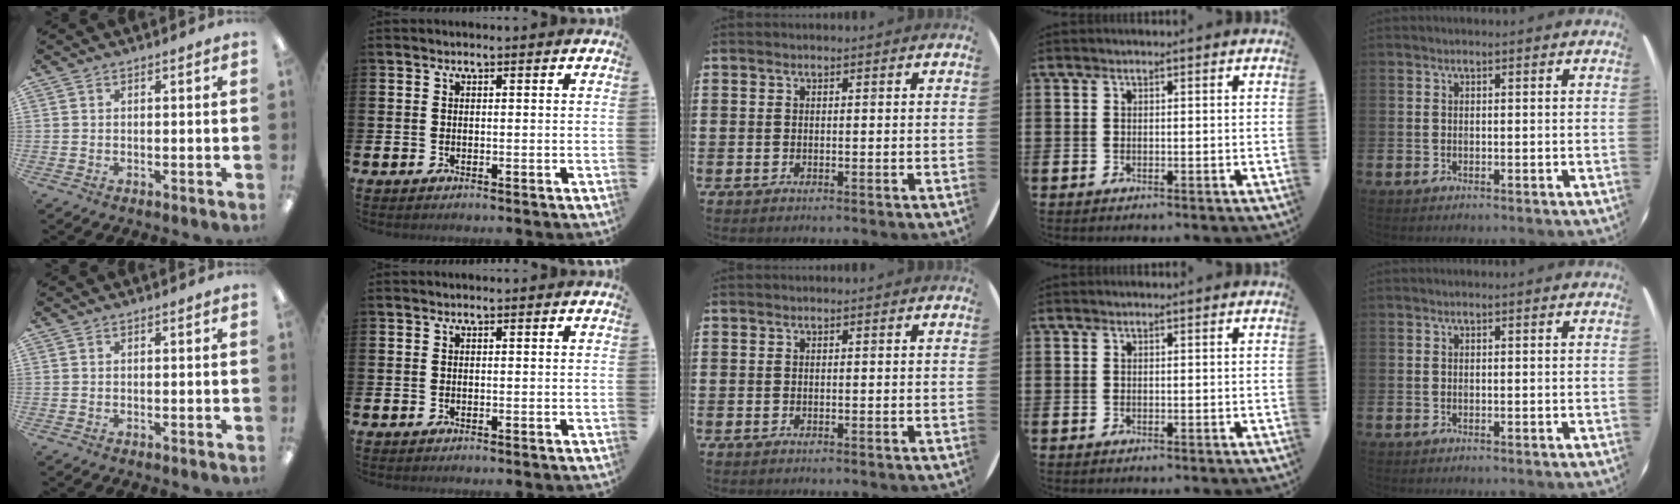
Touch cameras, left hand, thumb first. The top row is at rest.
{}